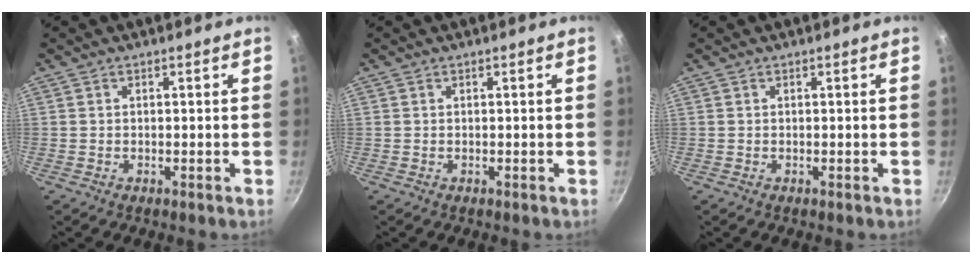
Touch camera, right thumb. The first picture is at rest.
{"total": 0.0}
{"total": 0.0}